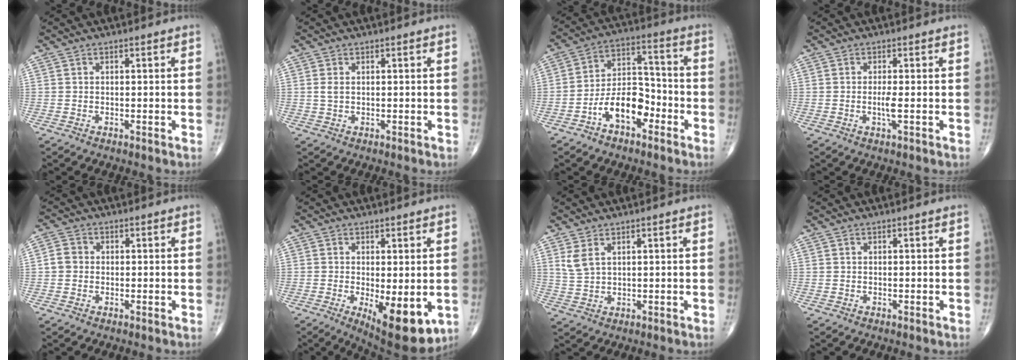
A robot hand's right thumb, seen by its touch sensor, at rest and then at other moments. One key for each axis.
{"total": 1.4, "fx": 0.3, "fy": 0.8, "fz": 1.1, "tx": -0.026, "ty": 0.001, "tz": 0.009}
{"total": 10.7, "fx": -5.1, "fy": 5.9, "fz": 7.3, "tx": -0.108, "ty": 0.049, "tz": -0.096}
{"total": 1.9, "fx": -0.4, "fy": 0.0, "fz": 1.9, "tx": -0.043, "ty": -0.006, "tz": -0.011}
{"total": 2.8, "fx": -0.2, "fy": 2.5, "fz": 1.2, "tx": -0.014, "ty": 0.008, "tz": -0.009}
{"total": 11.1, "fx": -2.9, "fy": 4.1, "fz": 10.0, "tx": -0.134, "ty": -0.025, "tz": -0.030}
{"total": 3.3, "fx": 1.8, "fy": 1.5, "fz": 2.3, "tx": -0.052, "ty": -0.002, "tz": 0.046}
{"total": 0.0}